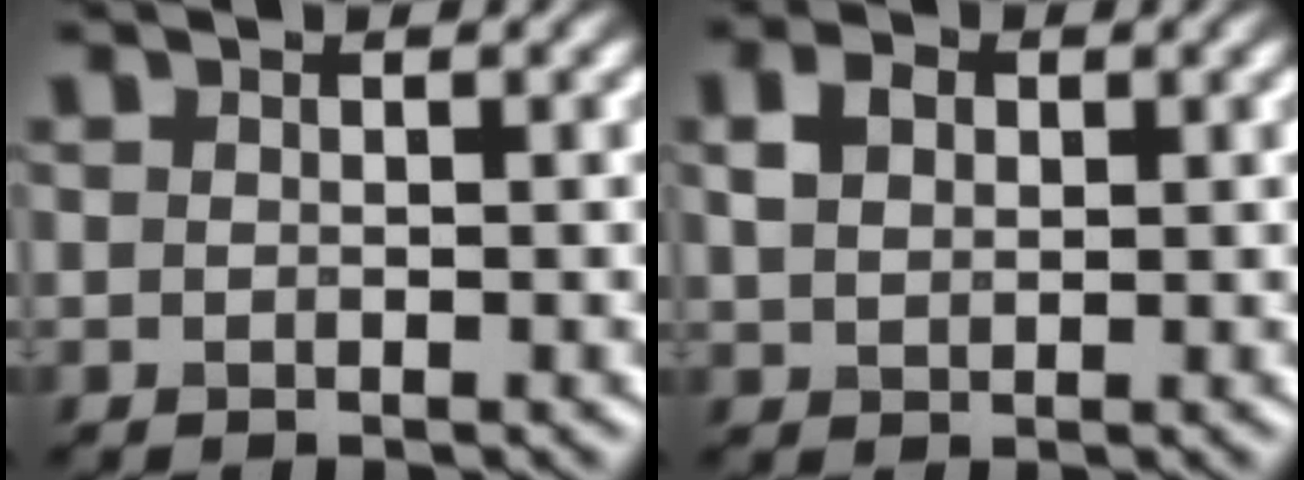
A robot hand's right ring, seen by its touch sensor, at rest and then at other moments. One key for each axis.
{"total": 2.6, "fx": 1.0, "fy": 1.9, "fz": 1.5, "tx": -0.034, "ty": 0.005, "tz": 0.018}